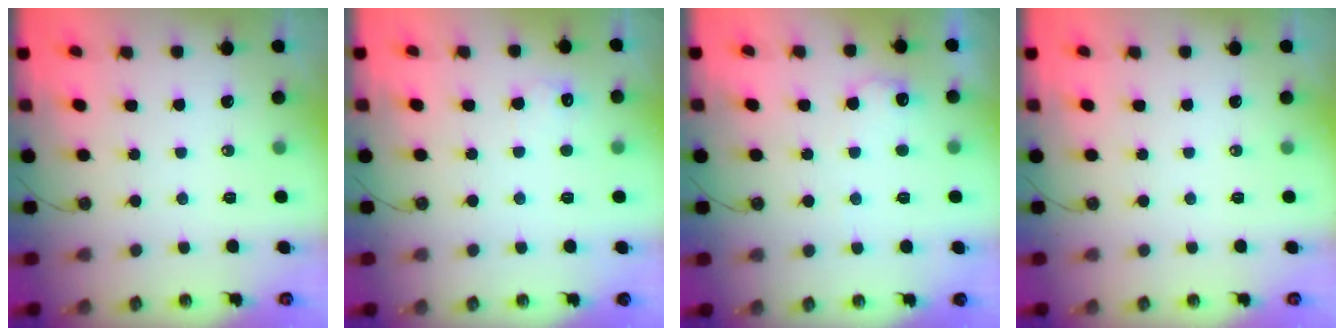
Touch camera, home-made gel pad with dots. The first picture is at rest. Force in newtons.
{"total": 4.7, "press": 4.6, "slide": 1.1}
{"total": 7.4, "press": 7.4, "slide": 0.5}
{"total": 0.0}